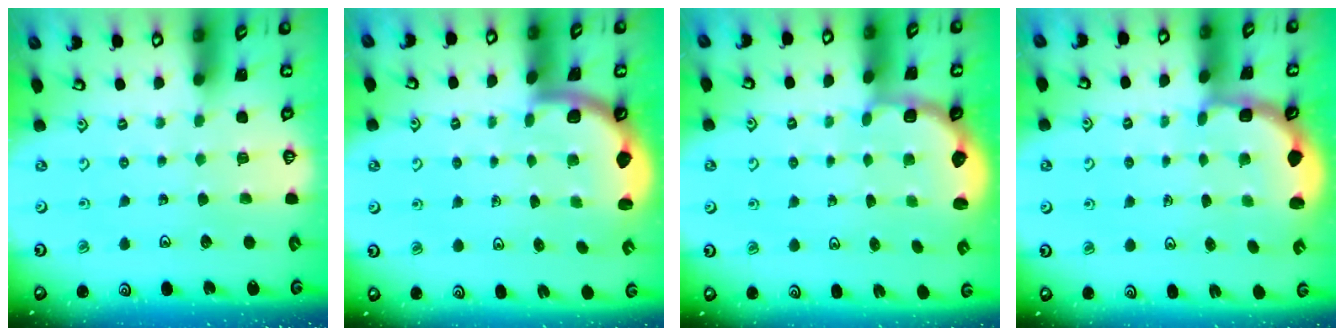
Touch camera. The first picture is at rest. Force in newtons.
{"total": 1.8, "press": 1.8, "slide": 0.1}
{"total": 2.6, "press": 2.1, "slide": 1.5}
{"total": 2.7, "press": 2.1, "slide": 1.7}